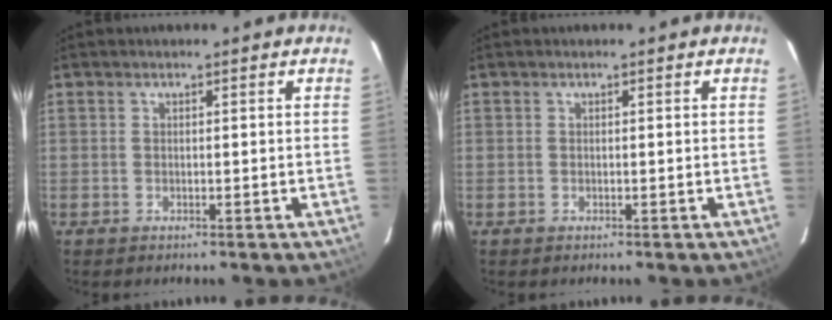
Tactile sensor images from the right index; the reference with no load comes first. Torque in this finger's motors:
{"motor_torque": [0.39, 0.56, -0.02, 0.00]}